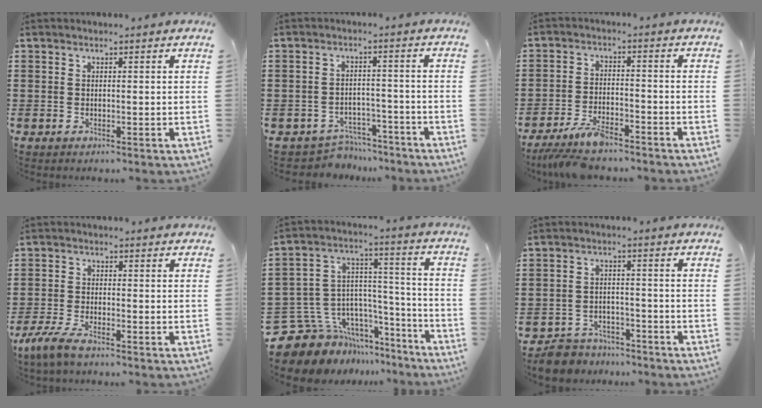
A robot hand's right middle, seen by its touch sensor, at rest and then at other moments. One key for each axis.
{"total": 4.3, "fx": -4.1, "fy": 1.1, "fz": -0.1, "tx": -0.006, "ty": 0.006, "tz": -0.088}
{"total": 5.8, "fx": -5.1, "fy": 1.2, "fz": 2.6, "tx": -0.069, "ty": -0.007, "tz": -0.104}
{"total": 4.4, "fx": -3.5, "fy": 0.8, "fz": 2.5, "tx": -0.070, "ty": -0.009, "tz": -0.073}
{"total": 10.0, "fx": -7.4, "fy": 6.5, "fz": 1.8, "tx": -0.076, "ty": 0.000, "tz": -0.140}
{"total": 6.7, "fx": -6.6, "fy": 1.5, "fz": 0.5, "tx": -0.024, "ty": 0.014, "tz": -0.136}